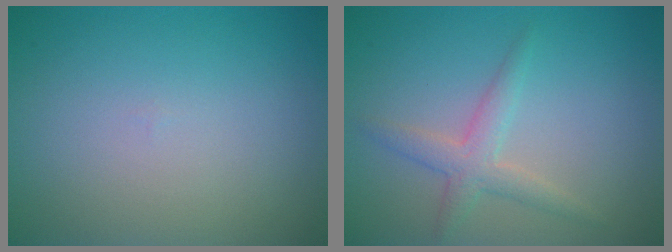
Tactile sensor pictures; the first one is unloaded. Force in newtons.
{"total": 2.5, "press": 2.5, "slide": 0.0}